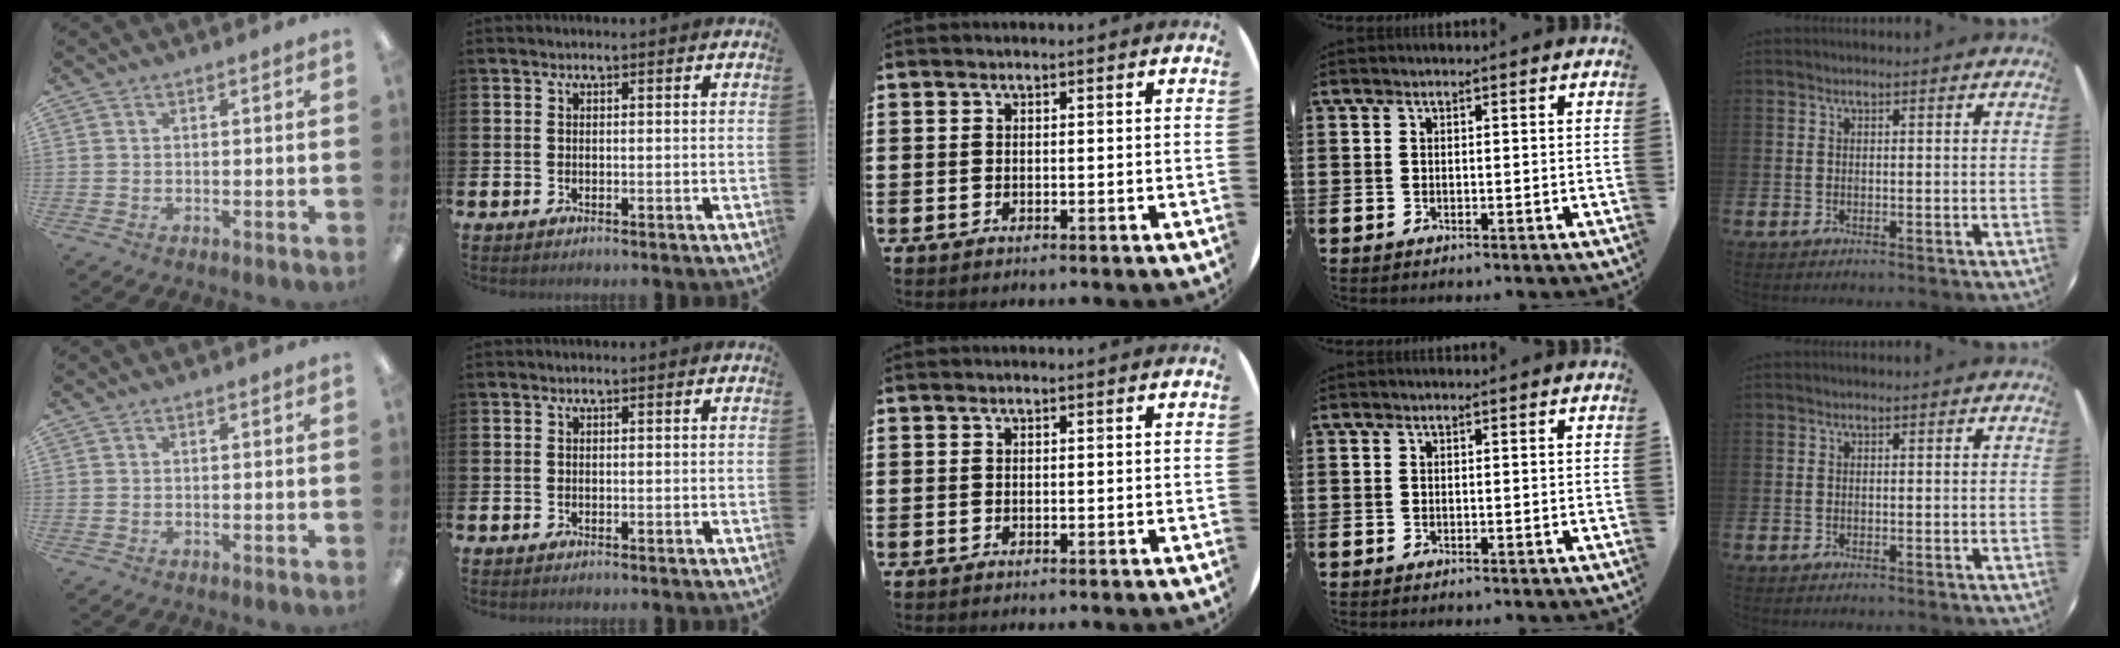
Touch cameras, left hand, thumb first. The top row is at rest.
{}